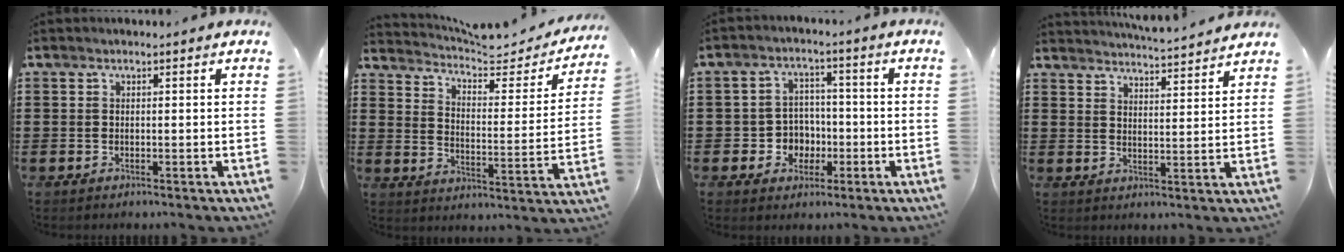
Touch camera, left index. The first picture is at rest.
{"total": 4.7, "force": [4.2, 1.1, 1.8], "torque": [-0.052, -0.029, 0.063]}
{"total": 4.9, "force": [-1.2, 4.5, 1.4], "torque": [-0.040, 0.012, -0.023]}
{"total": 4.3, "force": [4.2, -0.6, 0.3], "torque": [-0.022, -0.026, 0.074]}